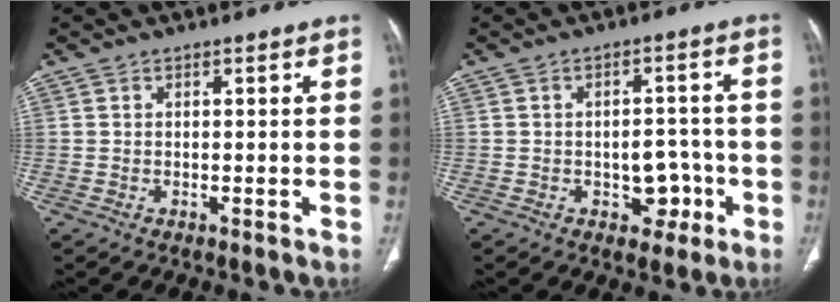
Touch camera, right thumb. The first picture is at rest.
{"total": 6.2, "force": [-2.2, 4.3, 3.8], "torque": [-0.017, 0.021, -0.025]}